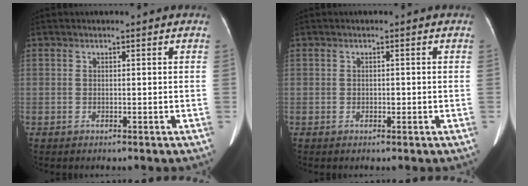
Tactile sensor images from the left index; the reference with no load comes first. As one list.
[{"total": 0.7, "force": [-0.3, 0.4, 0.5], "torque": [-0.009, 0.000, -0.004]}]